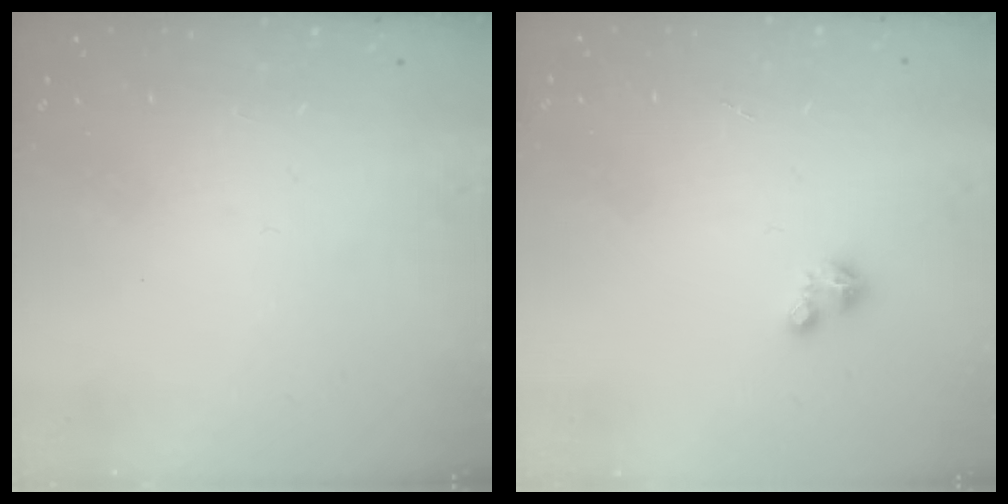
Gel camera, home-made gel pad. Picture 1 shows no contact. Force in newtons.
{"total": 0.9, "press": 0.9, "slide": 0.1}